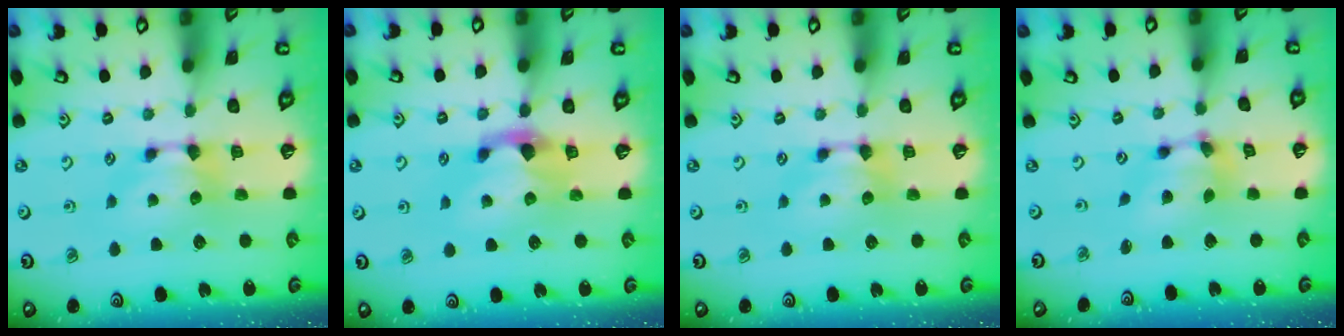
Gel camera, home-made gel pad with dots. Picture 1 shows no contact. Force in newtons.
{"total": 2.0, "press": 1.6, "slide": 1.2}
{"total": 0.0}
{"total": 6.4, "press": 6.1, "slide": 1.9}